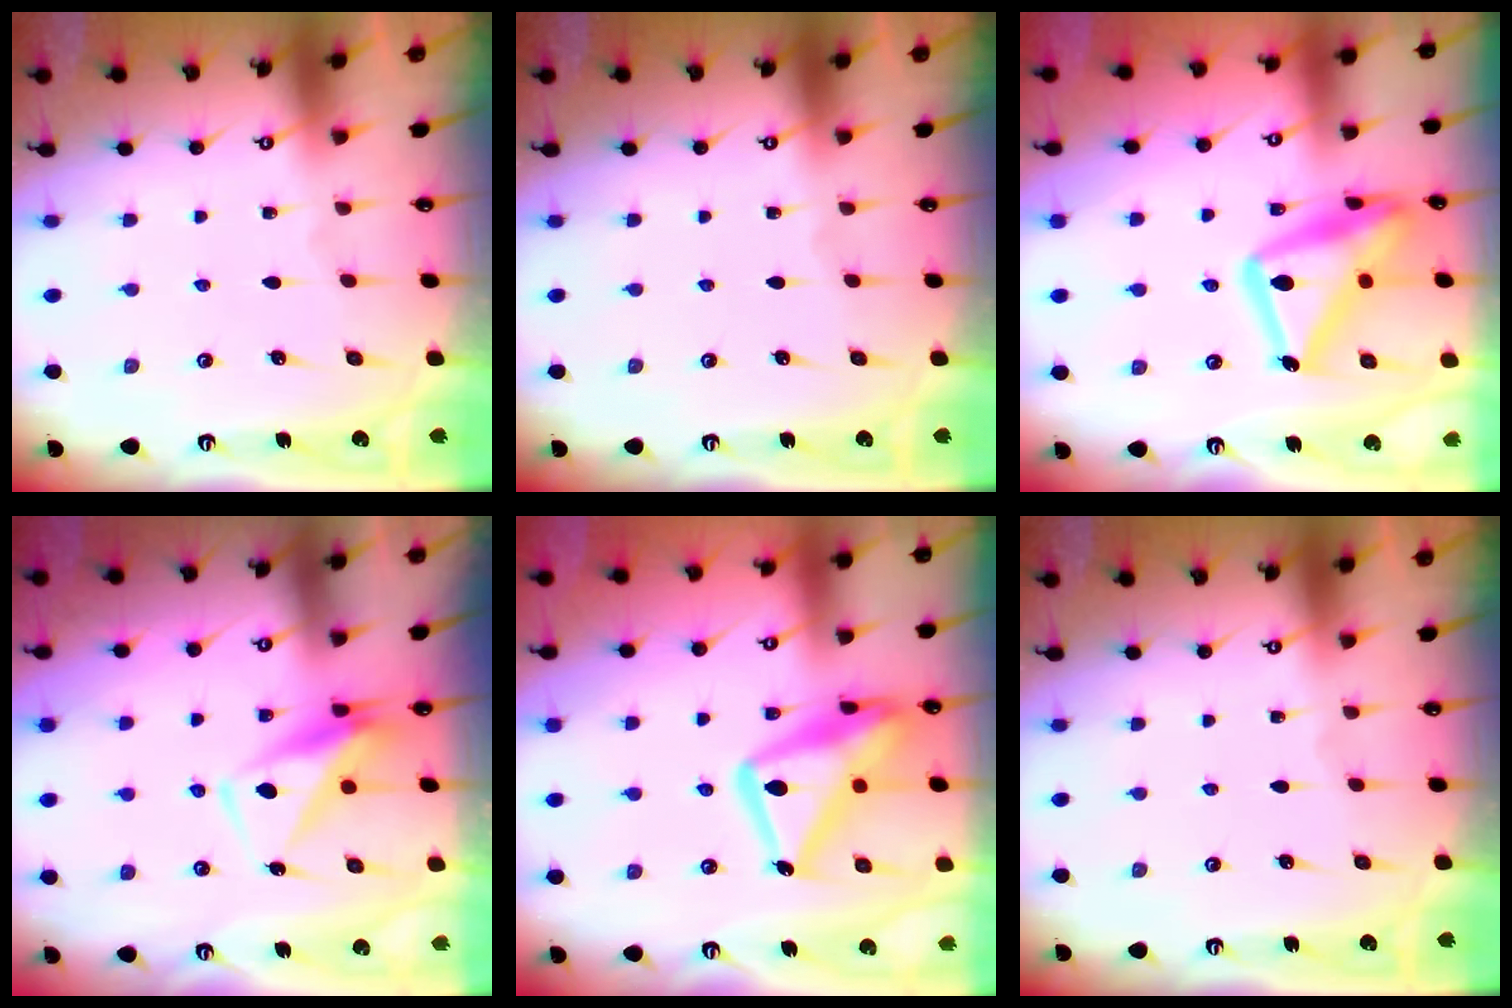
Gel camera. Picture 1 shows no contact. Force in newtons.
{"total": 0.0}
{"total": 22.2, "press": 22.2, "slide": 1.6}
{"total": 8.7, "press": 8.6, "slide": 1.4}
{"total": 19.7, "press": 19.7, "slide": 1.8}
{"total": 0.0}